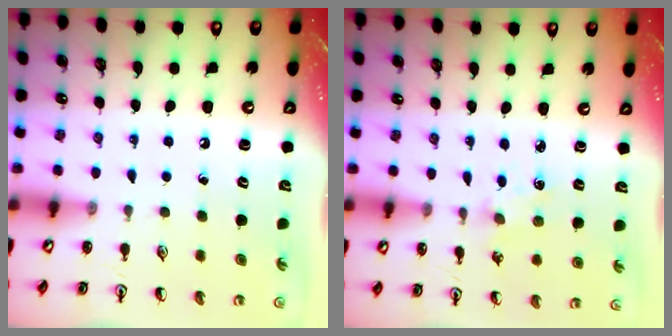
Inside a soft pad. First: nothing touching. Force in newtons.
{"total": 1.3, "press": 1.3, "slide": 0.2}